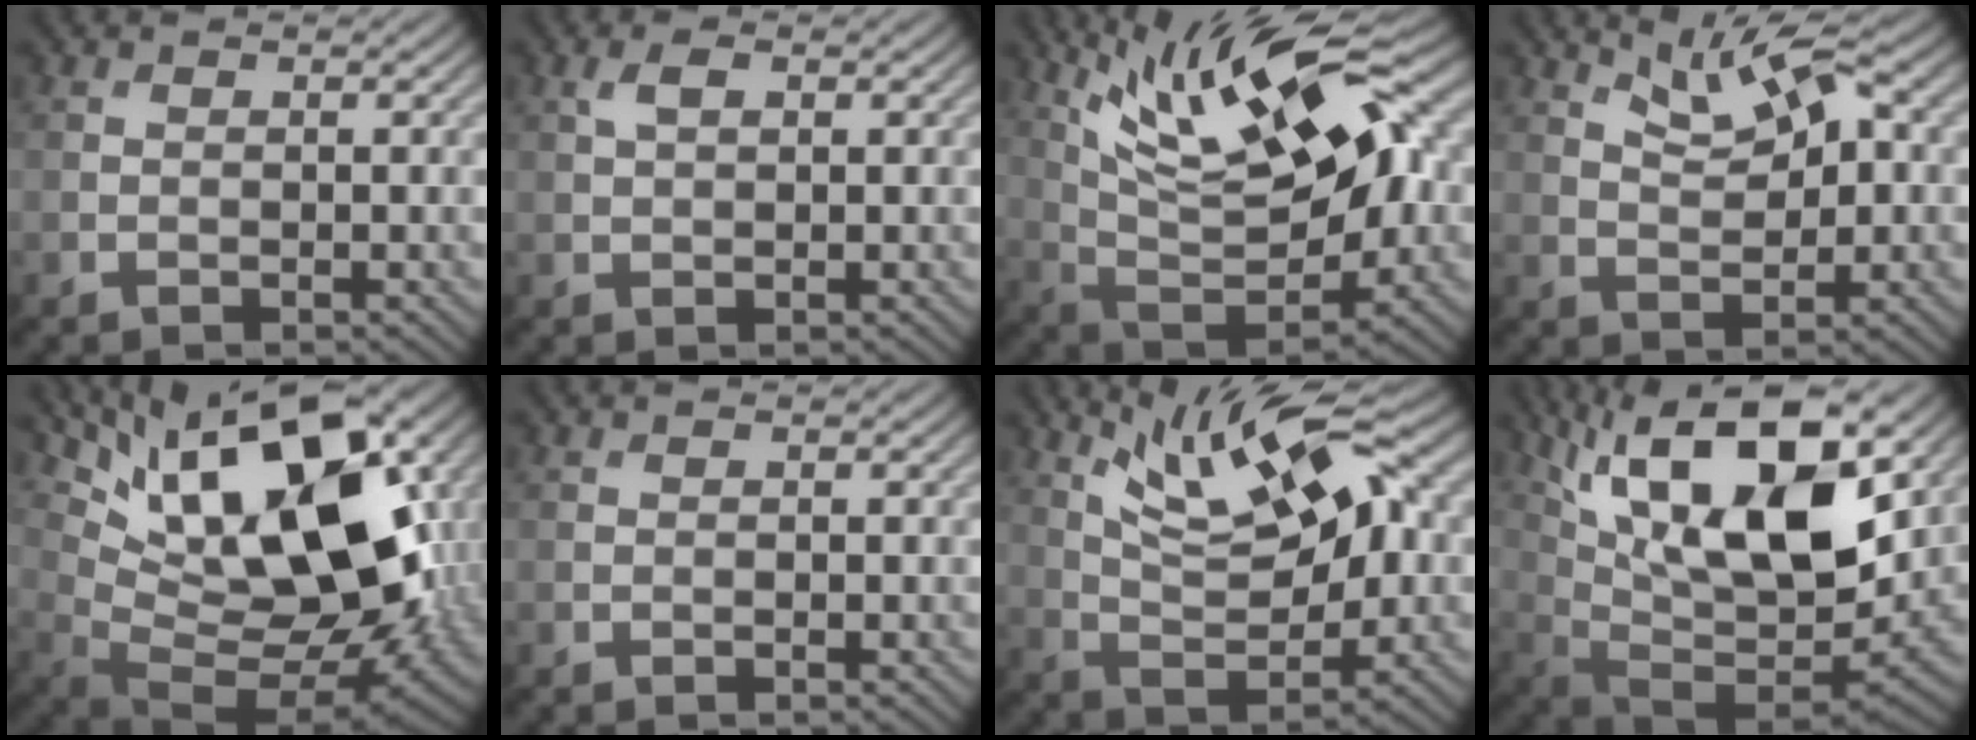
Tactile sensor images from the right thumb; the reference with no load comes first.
{"total": 2.0, "force": [0.8, 0.9, 1.6], "torque": [-0.036, 0.004, 0.014]}
{"total": 16.2, "force": [7.2, 5.5, 13.4], "torque": [-0.246, 0.011, 0.125]}
{"total": 5.6, "force": [2.8, 2.2, 4.4], "torque": [-0.082, 0.006, 0.050]}
{"total": 19.0, "force": [6.2, 9.0, 15.5], "torque": [-0.252, 0.019, 0.105]}
{"total": 0.0}
{"total": 12.8, "force": [6.0, 4.4, 10.4], "torque": [-0.181, 0.013, 0.090]}
{"total": 19.1, "force": [8.4, 7.7, 15.3], "torque": [-0.284, 0.026, 0.141]}